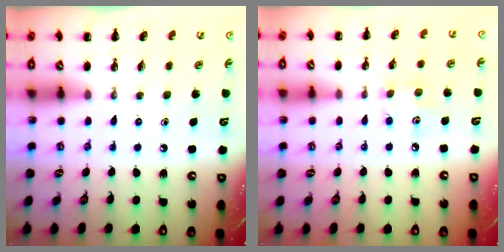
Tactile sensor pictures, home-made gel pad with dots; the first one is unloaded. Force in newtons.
{"total": 3.7, "press": 3.7, "slide": 0.6}